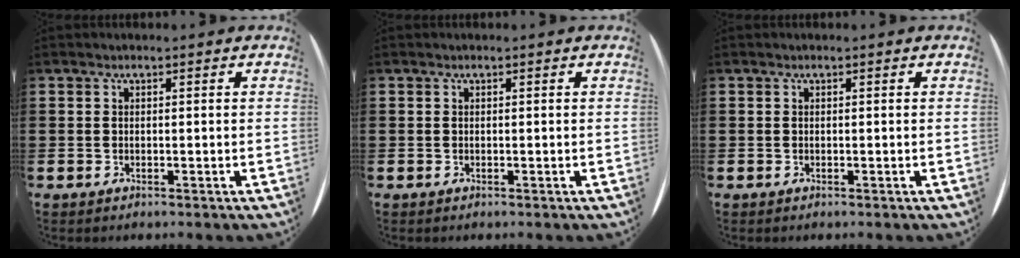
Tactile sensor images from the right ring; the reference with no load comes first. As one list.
[{"total": 0.0}, {"total": 0.0}]